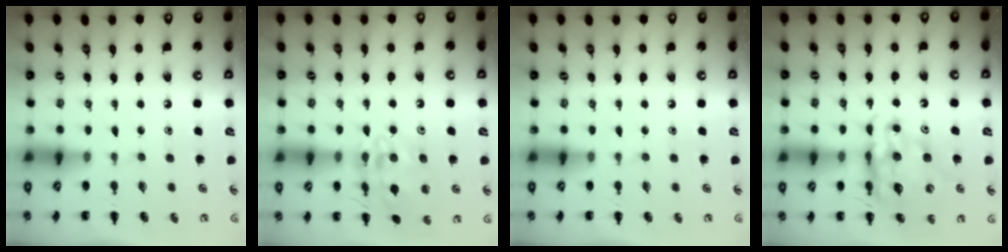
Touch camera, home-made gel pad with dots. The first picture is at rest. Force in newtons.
{"total": 14.0, "press": 13.9, "slide": 1.3}
{"total": 0.0}
{"total": 13.2, "press": 12.6, "slide": 3.8}